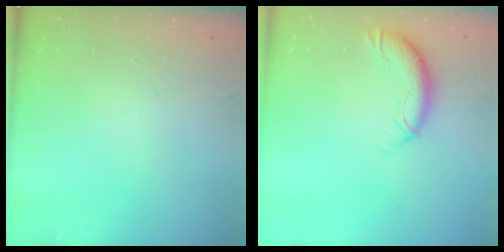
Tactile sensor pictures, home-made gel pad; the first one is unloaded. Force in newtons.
{"total": 9.9, "press": 9.9, "slide": 1.3}